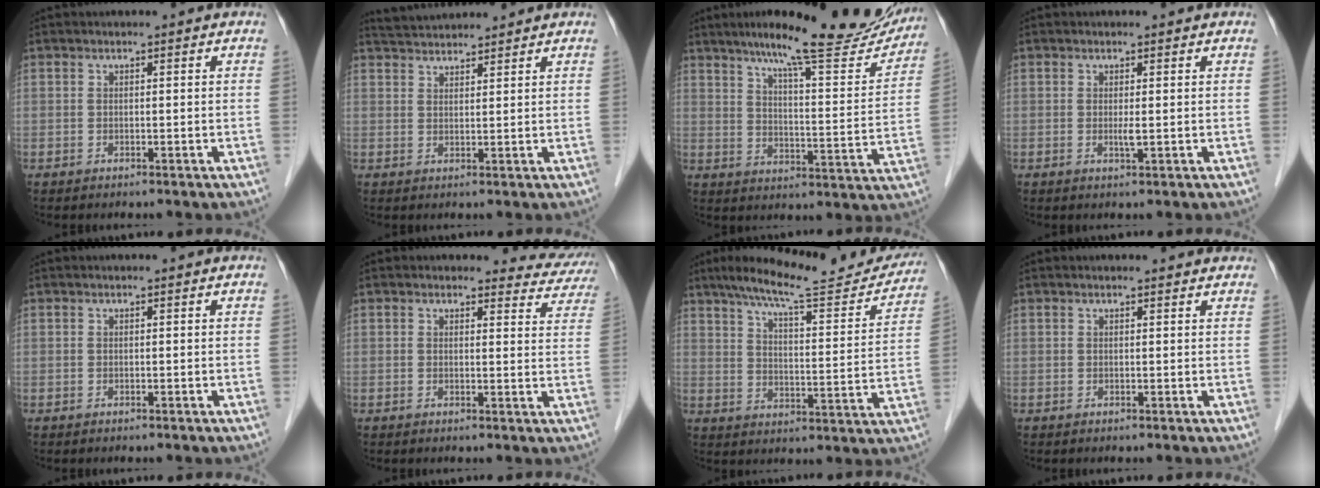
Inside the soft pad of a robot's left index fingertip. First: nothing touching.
{"total": 5.3, "force": [5.2, 0.5, 1.0], "torque": [-0.024, 0.037, 0.090]}
{"total": 21.6, "force": [18.3, 2.5, 11.2], "torque": [-0.157, -0.021, 0.243]}
{"total": 1.1, "force": [0.1, 0.0, 1.1], "torque": [-0.026, -0.002, 0.002]}
{"total": 0.0}
{"total": 6.4, "force": [6.0, 2.1, -0.6], "torque": [0.033, -0.019, 0.035]}
{"total": 18.4, "force": [16.4, 2.1, 8.0], "torque": [-0.121, -0.010, 0.224]}
{"total": 2.9, "force": [2.7, 0.7, 0.7], "torque": [-0.012, 0.012, 0.024]}